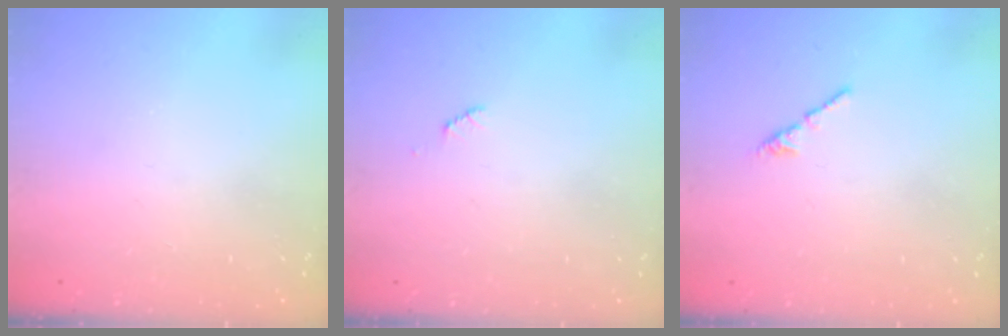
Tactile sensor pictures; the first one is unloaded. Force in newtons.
{"total": 2.5, "press": 2.5, "slide": 0.4}
{"total": 1.3, "press": 1.2, "slide": 0.4}